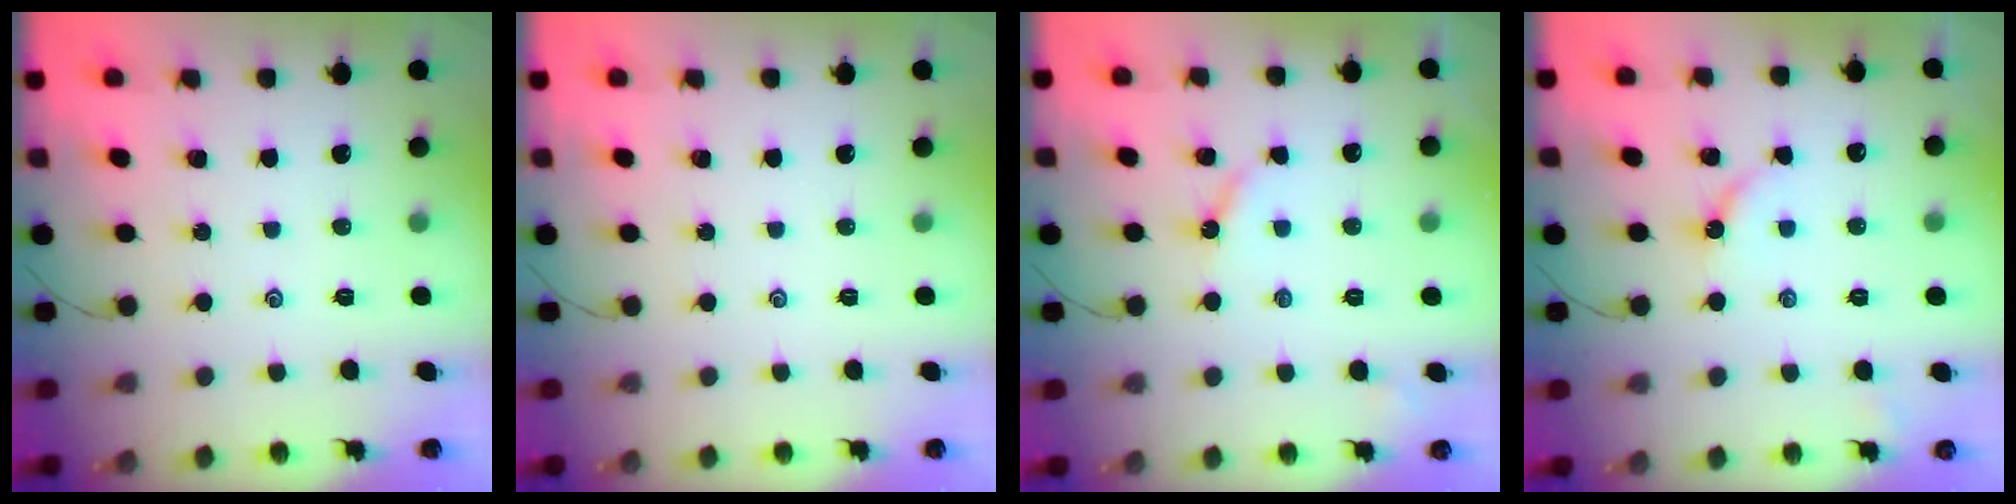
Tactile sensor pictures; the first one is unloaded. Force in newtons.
{"total": 0.0}
{"total": 4.3, "press": 4.3, "slide": 0.4}
{"total": 4.0, "press": 4.0, "slide": 0.5}